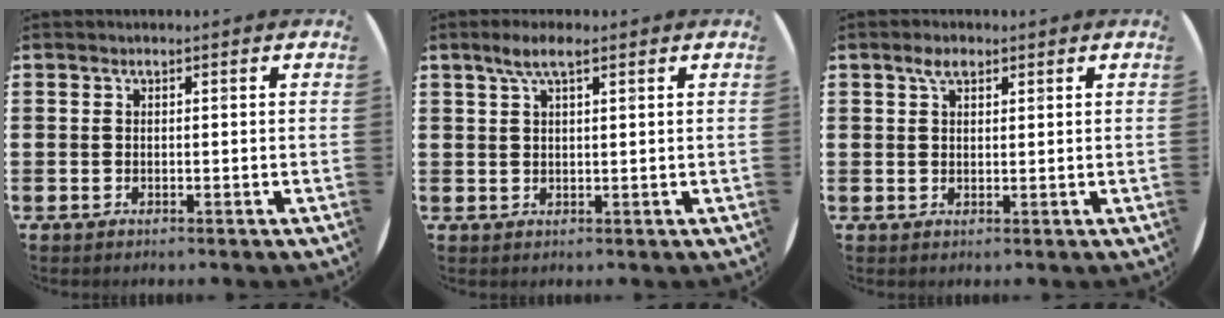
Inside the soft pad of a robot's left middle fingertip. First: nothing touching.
{"total": 3.5, "force": [2.2, 0.9, 2.6], "torque": [-0.055, 0.008, 0.038]}
{"total": 2.5, "force": [1.7, 1.2, 1.4], "torque": [-0.021, 0.003, 0.029]}